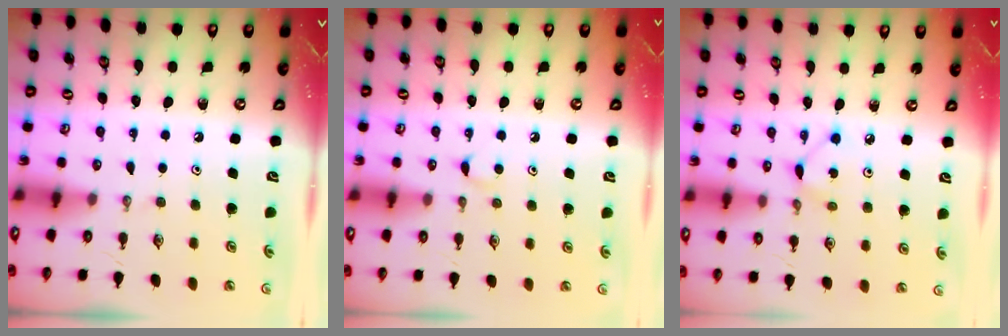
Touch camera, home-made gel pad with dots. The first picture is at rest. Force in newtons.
{"total": 2.8, "press": 2.8, "slide": 0.5}
{"total": 5.4, "press": 5.3, "slide": 0.5}